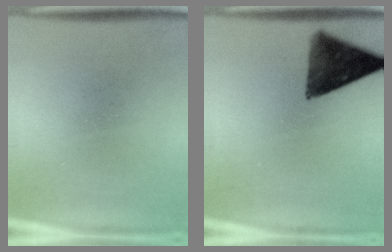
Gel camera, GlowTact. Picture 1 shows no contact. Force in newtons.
{"total": 10.7}